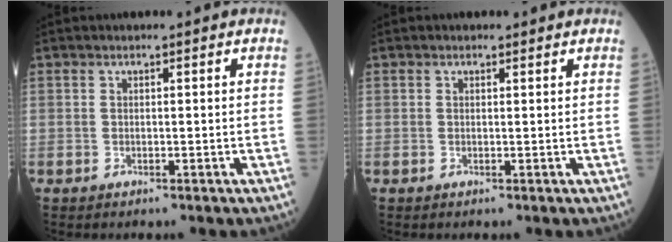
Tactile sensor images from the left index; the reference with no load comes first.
{"total": 0.6, "force": [0.5, 0.3, 0.1], "torque": [-0.008, -0.004, 0.004]}